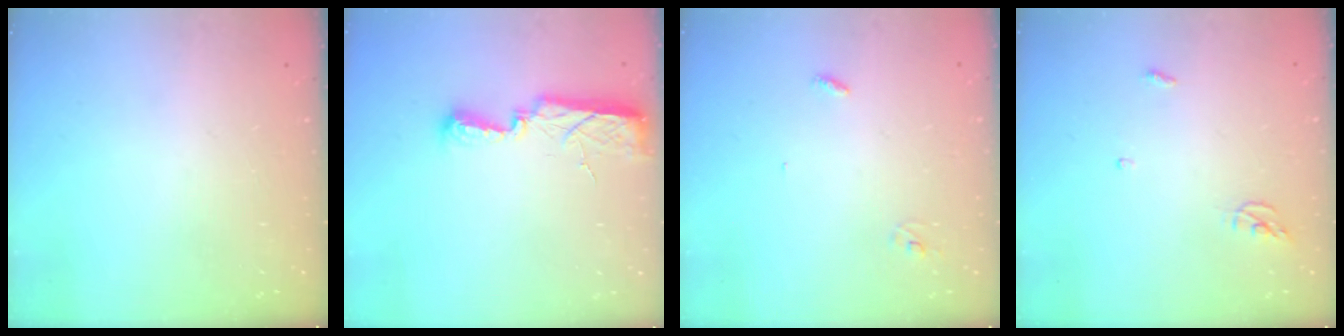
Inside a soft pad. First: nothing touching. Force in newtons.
{"total": 7.5, "press": 7.5, "slide": 0.8}
{"total": 2.8, "press": 2.8, "slide": 0.3}
{"total": 3.8, "press": 3.8, "slide": 0.3}